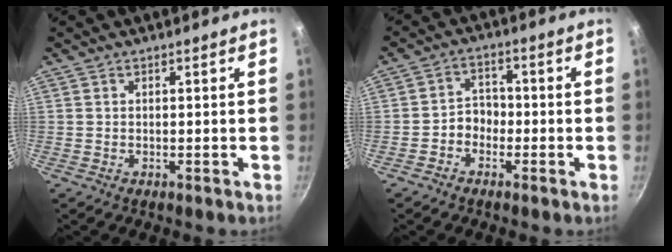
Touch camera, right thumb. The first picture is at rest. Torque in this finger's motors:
{"motor_torque": [0.22, 0.06, 0.34, 0.21, 0.00]}